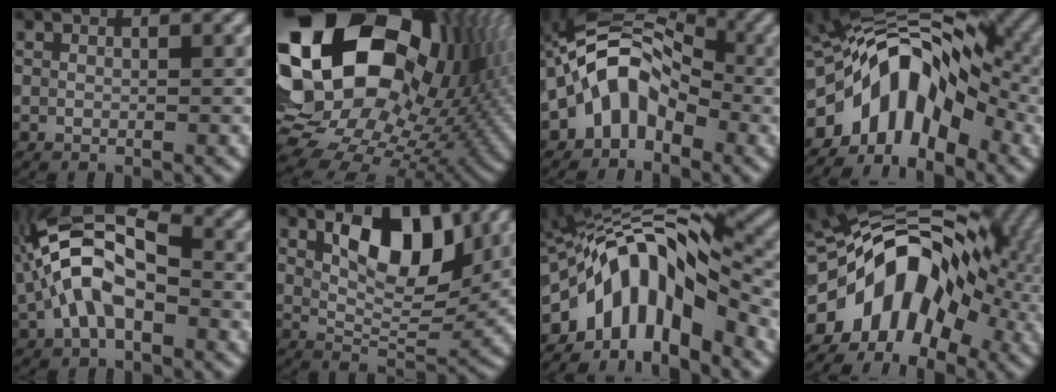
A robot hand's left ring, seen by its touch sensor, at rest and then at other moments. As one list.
[{"total": 23.1, "force": [6.4, 16.4, 14.9], "torque": [-0.279, 0.011, 0.117]}, {"total": 6.4, "force": [-2.7, 4.3, 3.8], "torque": [-0.056, 0.017, -0.062]}, {"total": 9.9, "force": [-3.8, 5.7, 7.2], "torque": [-0.101, 0.023, -0.078]}, {"total": 9.1, "force": [-0.6, 5.3, 7.4], "torque": [-0.151, 0.027, -0.025]}, {"total": 8.1, "force": [3.2, 3.8, 6.4], "torque": [-0.098, 0.000, 0.051]}, {"total": 10.1, "force": [-4.5, 4.4, 7.9], "torque": [-0.117, 0.015, -0.086]}, {"total": 12.0, "force": [-2.9, 8.4, 8.0], "torque": [-0.117, 0.021, -0.067]}]